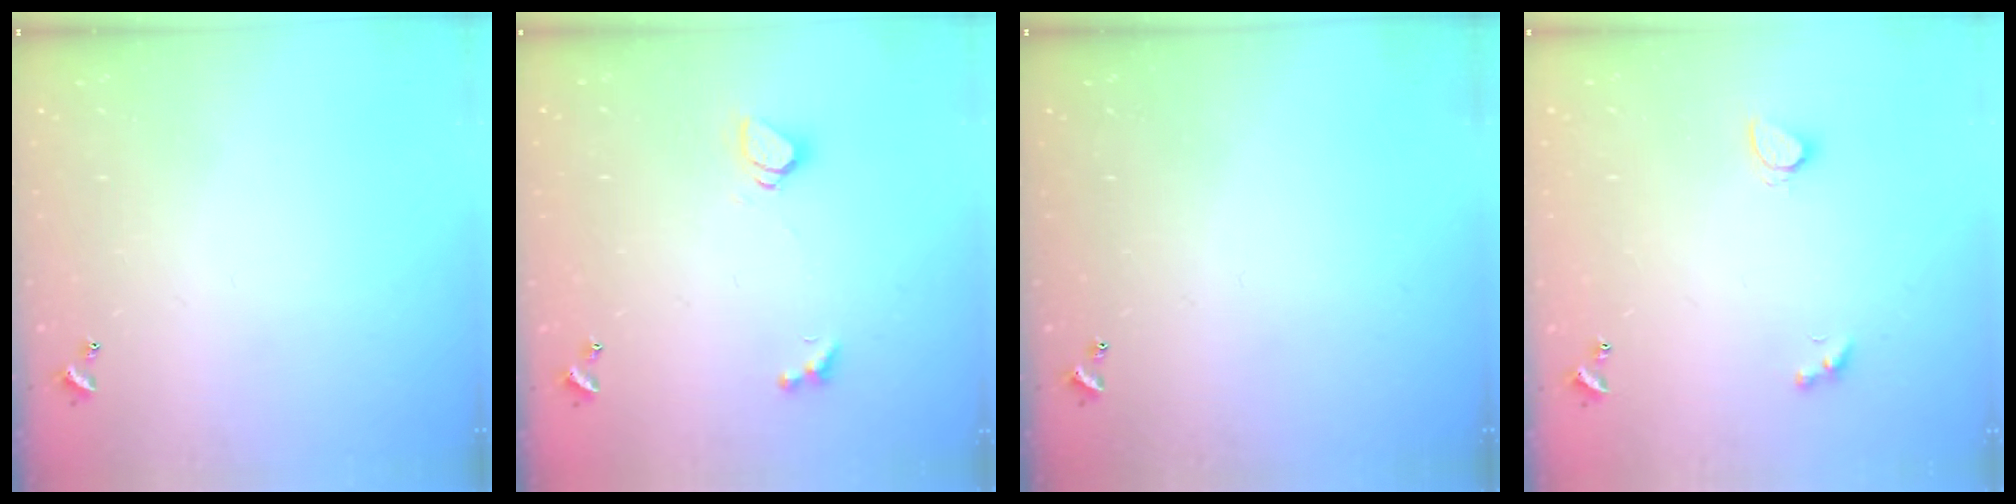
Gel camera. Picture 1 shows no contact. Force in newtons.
{"total": 1.6, "press": 1.5, "slide": 0.4}
{"total": 0.0}
{"total": 2.1, "press": 2.0, "slide": 0.4}